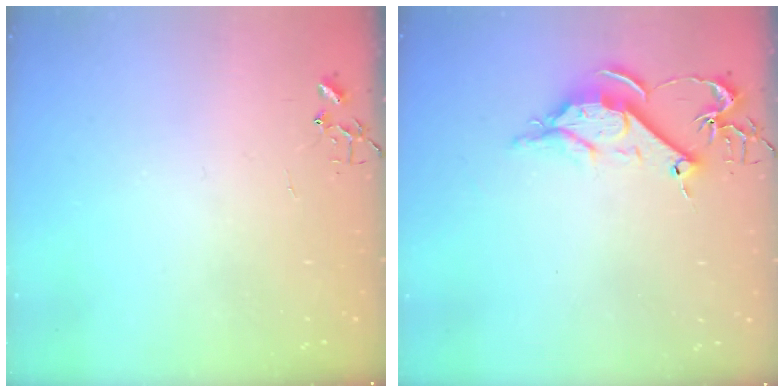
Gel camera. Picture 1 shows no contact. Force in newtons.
{"total": 9.9, "press": 9.8, "slide": 0.8}